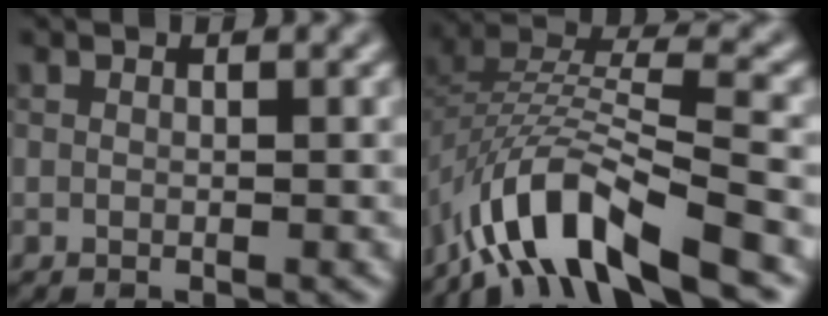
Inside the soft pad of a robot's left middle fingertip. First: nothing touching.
{"total": 10.0, "force": [-7.0, 2.9, 6.6], "torque": [-0.110, 0.002, -0.137]}